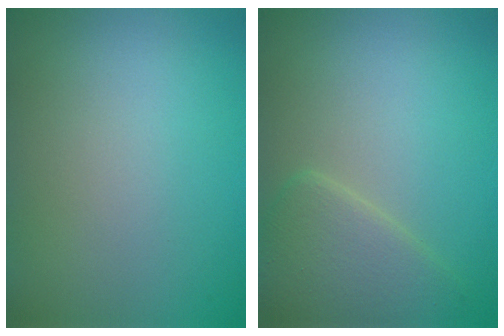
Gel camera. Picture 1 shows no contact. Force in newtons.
{"total": 3.5, "press": 3.5, "slide": 0.1}